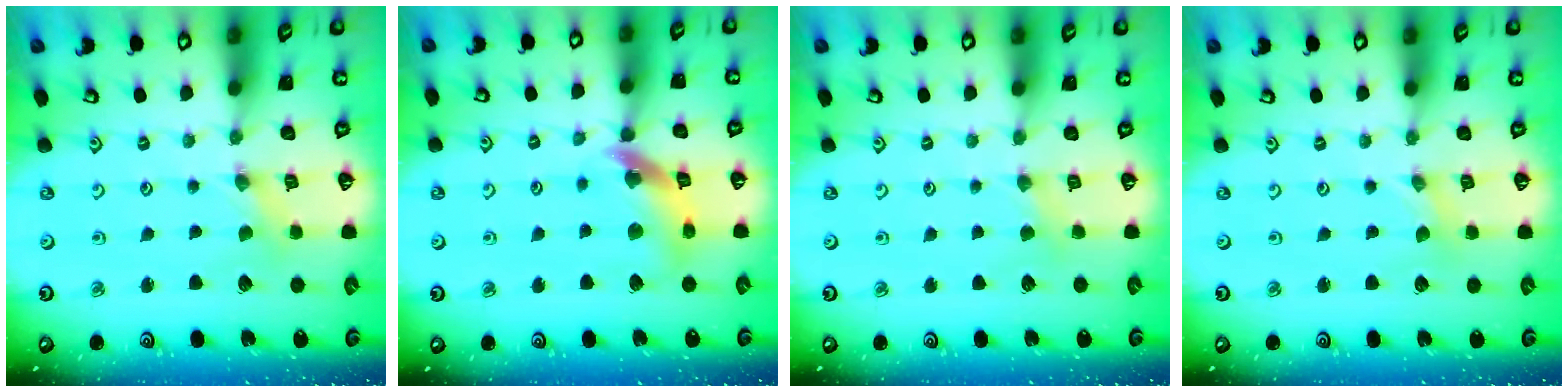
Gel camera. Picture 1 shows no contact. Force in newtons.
{"total": 12.5, "press": 12.5, "slide": 1.4}
{"total": 2.3, "press": 2.2, "slide": 0.4}
{"total": 0.0}